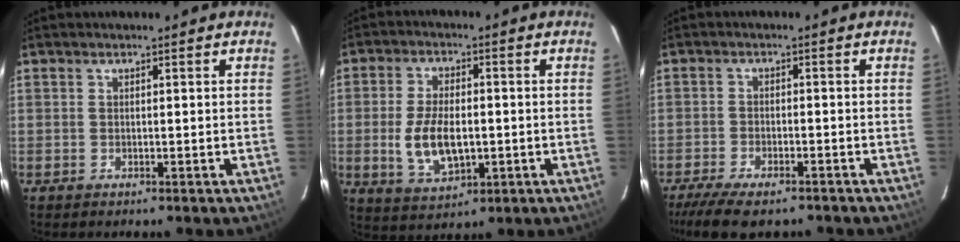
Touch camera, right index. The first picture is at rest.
{"total": 10.1, "force": [-1.5, 5.2, 8.5], "torque": [-0.174, -0.007, -0.018]}
{"total": 10.9, "force": [-8.8, 3.3, 5.6], "torque": [-0.132, -0.030, -0.147]}